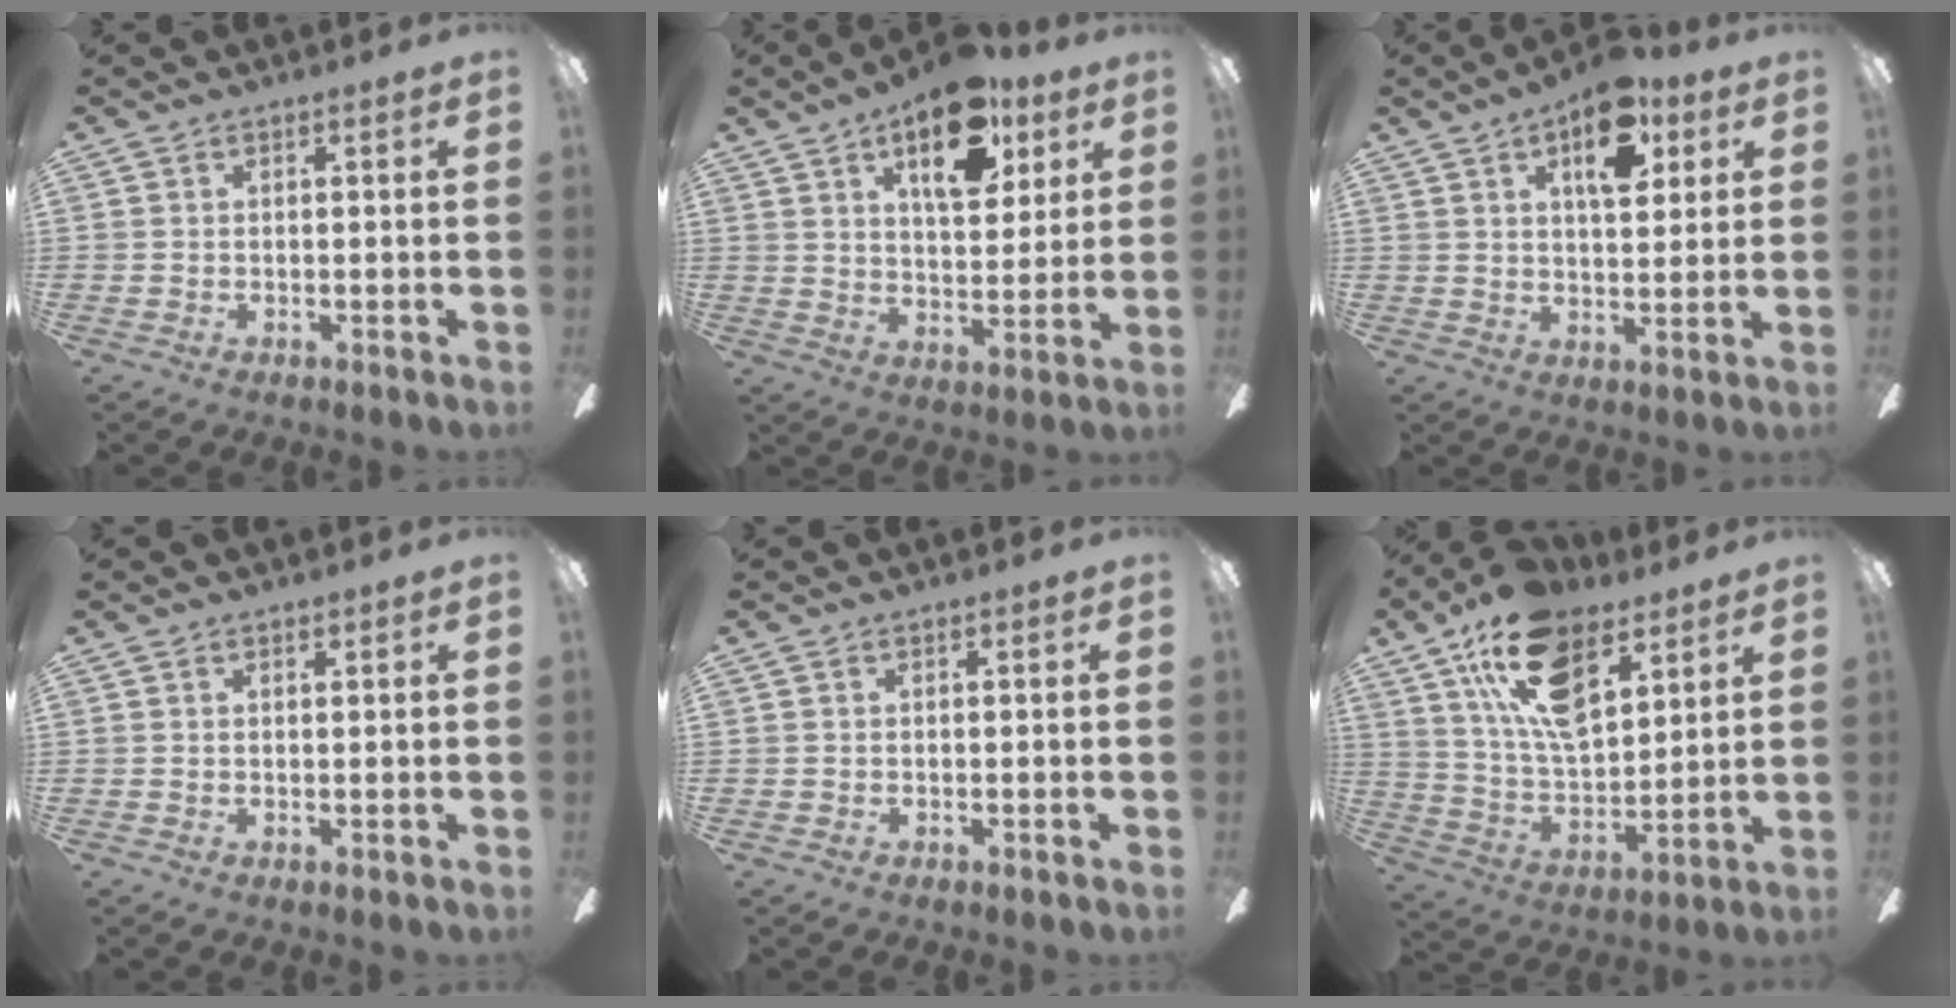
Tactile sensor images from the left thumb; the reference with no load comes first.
{"total": 16.8, "force": [9.2, 8.2, 11.4], "torque": [-0.154, -0.030, 0.150]}
{"total": 13.0, "force": [6.5, 6.5, 9.2], "torque": [-0.122, -0.018, 0.107]}
{"total": 0.7, "force": [0.6, 0.3, 0.3], "torque": [0.001, -0.002, 0.009]}
{"total": 0.0}
{"total": 19.7, "force": [11.1, 10.4, 12.5], "torque": [-0.235, -0.039, 0.203]}